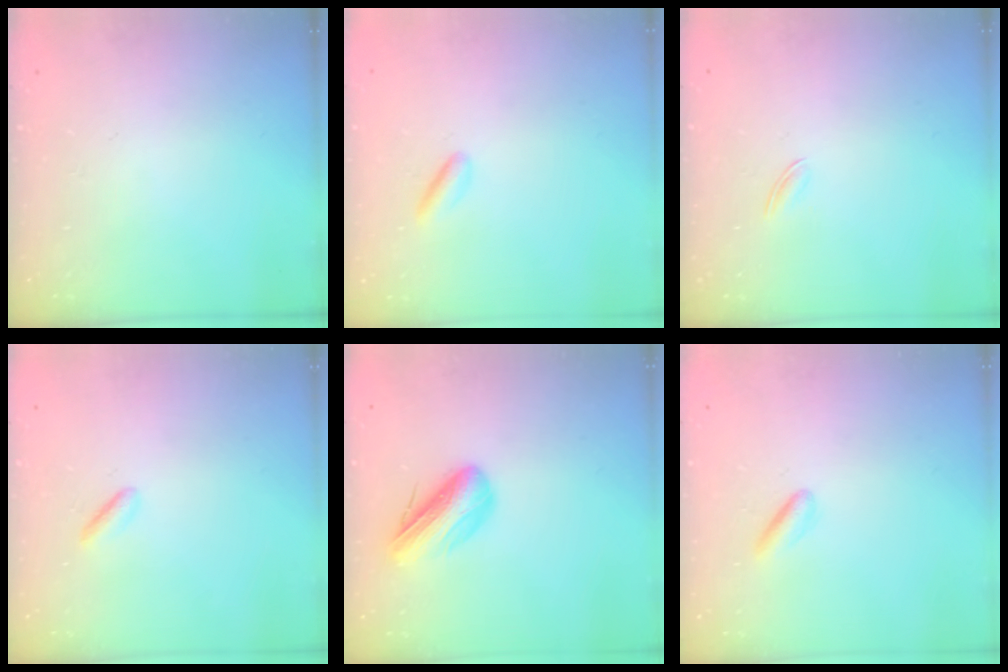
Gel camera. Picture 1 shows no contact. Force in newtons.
{"total": 2.2, "press": 2.2, "slide": 0.5}
{"total": 1.6, "press": 1.5, "slide": 0.5}
{"total": 1.8, "press": 1.7, "slide": 0.7}
{"total": 11.7, "press": 11.5, "slide": 2.3}
{"total": 2.5, "press": 2.3, "slide": 1.0}